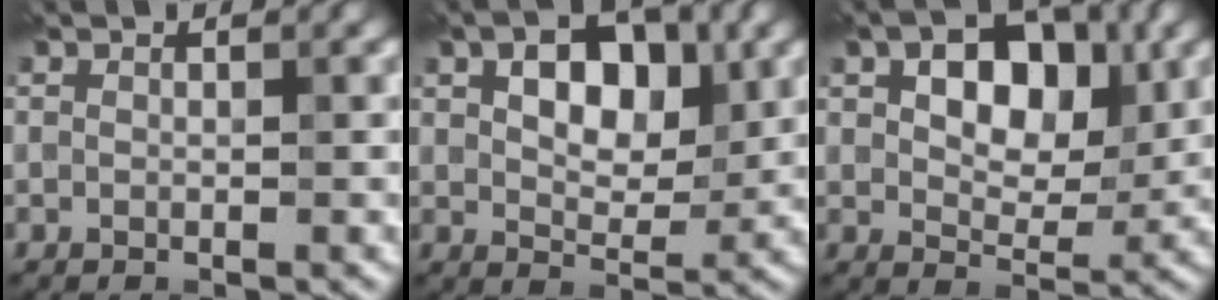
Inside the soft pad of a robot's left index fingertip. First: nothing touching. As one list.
[{"total": 6.1, "force": [1.8, 3.6, 4.6], "torque": [-0.070, 0.004, 0.023]}, {"total": 7.4, "force": [2.1, 4.5, 5.5], "torque": [-0.083, 0.006, 0.025]}]